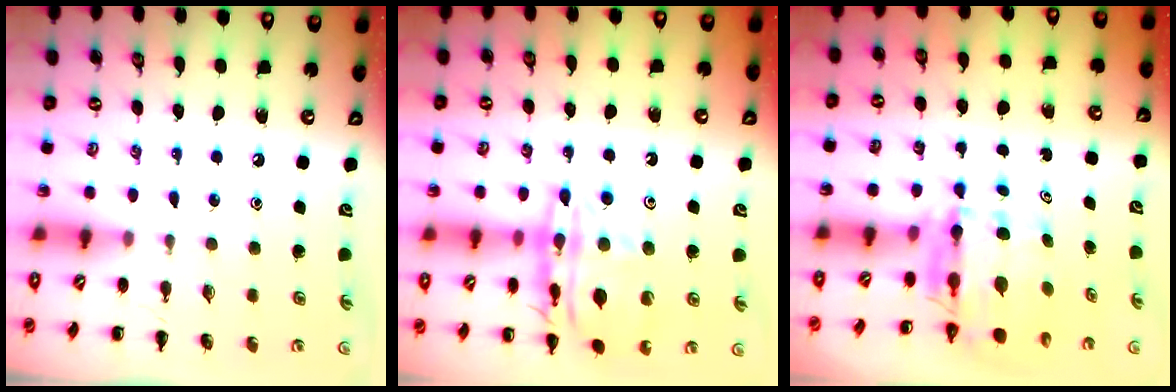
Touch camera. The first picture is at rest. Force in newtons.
{"total": 16.6, "press": 16.5, "slide": 1.9}
{"total": 5.8, "press": 5.6, "slide": 1.6}